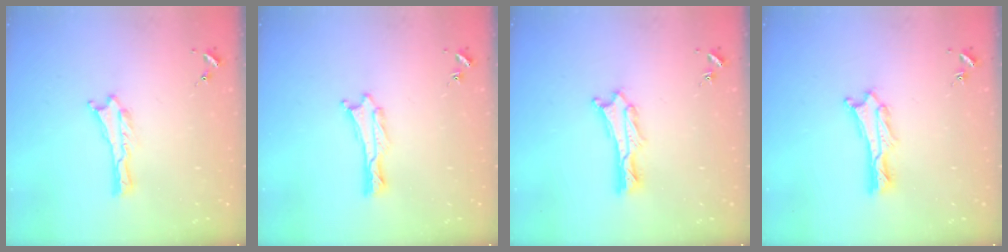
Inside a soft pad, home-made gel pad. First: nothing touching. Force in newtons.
{"total": 0.0}
{"total": 1.1, "press": 1.1, "slide": 0.2}
{"total": 1.1, "press": 1.1, "slide": 0.2}